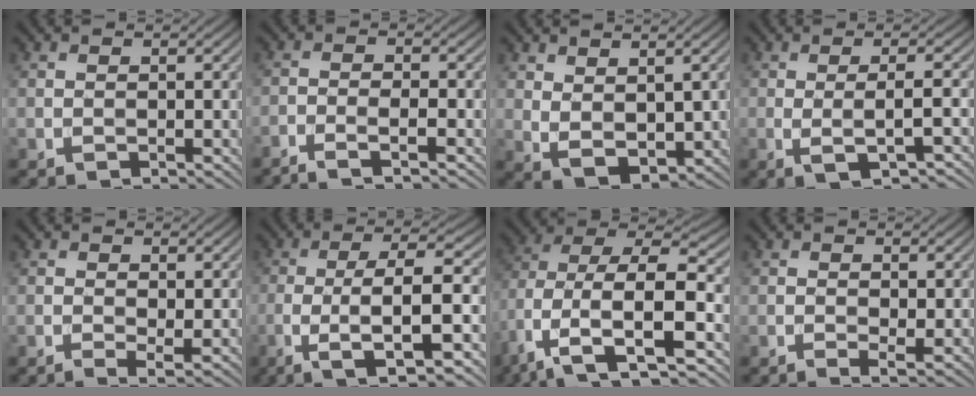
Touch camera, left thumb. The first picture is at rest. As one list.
[{"total": 3.0, "force": [-2.2, 0.4, 1.9], "torque": [-0.035, 0.002, -0.049]}, {"total": 4.1, "force": [1.6, 2.5, 2.9], "torque": [-0.062, -0.014, 0.041]}, {"total": 4.3, "force": [-0.7, 0.8, 4.1], "torque": [-0.074, 0.003, -0.014]}, {"total": 1.8, "force": [-0.4, 0.4, 1.6], "torque": [-0.036, -0.005, -0.008]}, {"total": 10.4, "force": [-3.7, 2.3, 9.5], "torque": [-0.152, 0.014, -0.072]}, {"total": 13.8, "force": [-1.9, 8.1, 11.0], "torque": [-0.252, -0.013, -0.030]}, {"total": 1.5, "force": [-0.5, 0.3, 1.3], "torque": [-0.028, -0.003, -0.010]}]